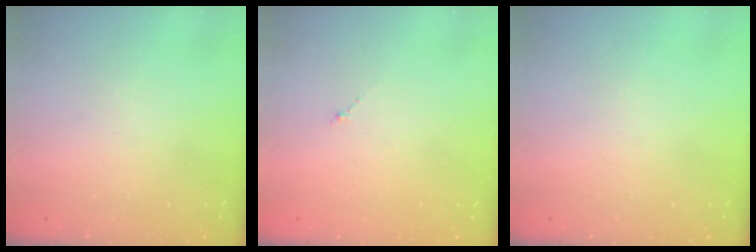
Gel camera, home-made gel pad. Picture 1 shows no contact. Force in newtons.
{"total": 0.0}
{"total": 0.0}